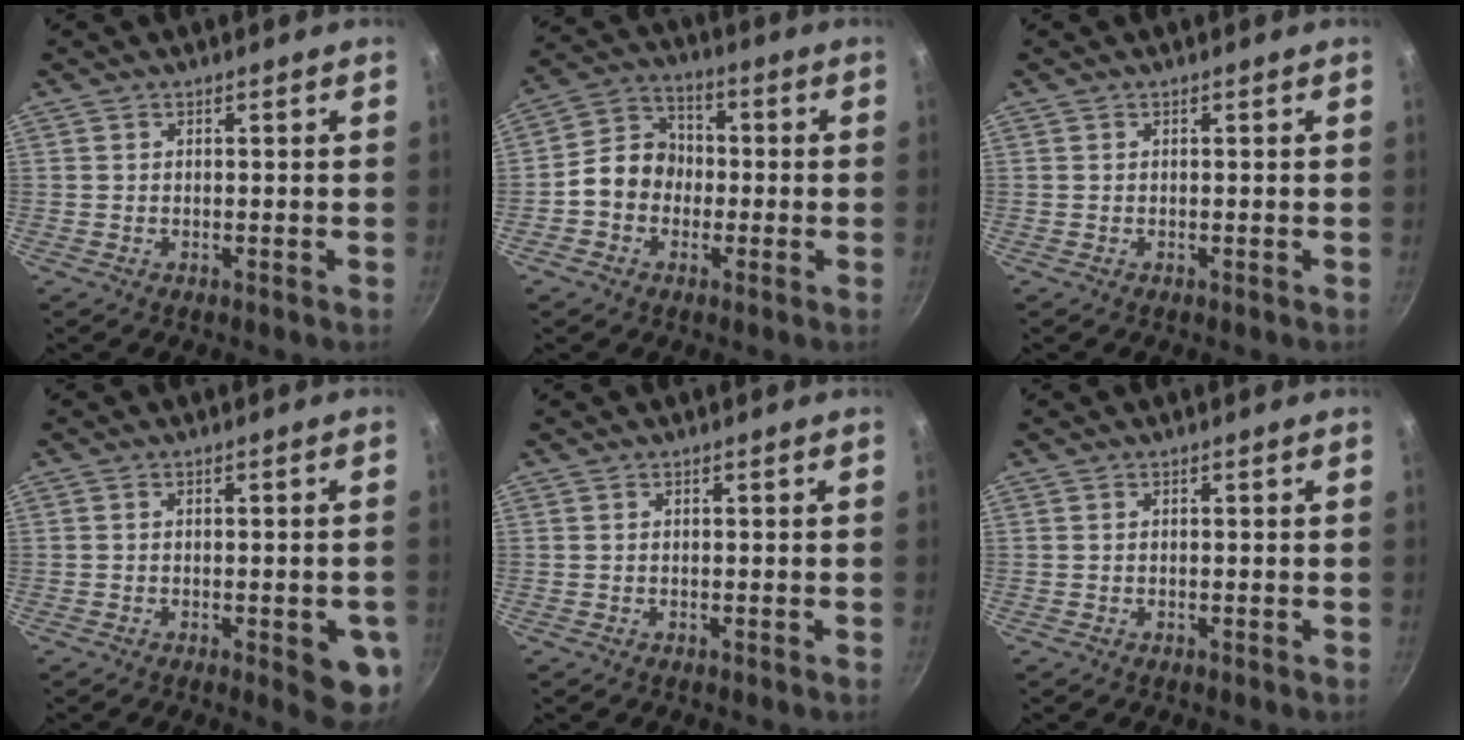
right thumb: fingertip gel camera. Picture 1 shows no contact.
{"total": 9.2, "force": [-1.5, 7.8, 4.6], "torque": [-0.044, 0.031, -0.044]}
{"total": 0.0}
{"total": 7.7, "force": [-2.5, 2.4, 6.8], "torque": [-0.058, 0.001, -0.028]}
{"total": 0.0}
{"total": 0.0}